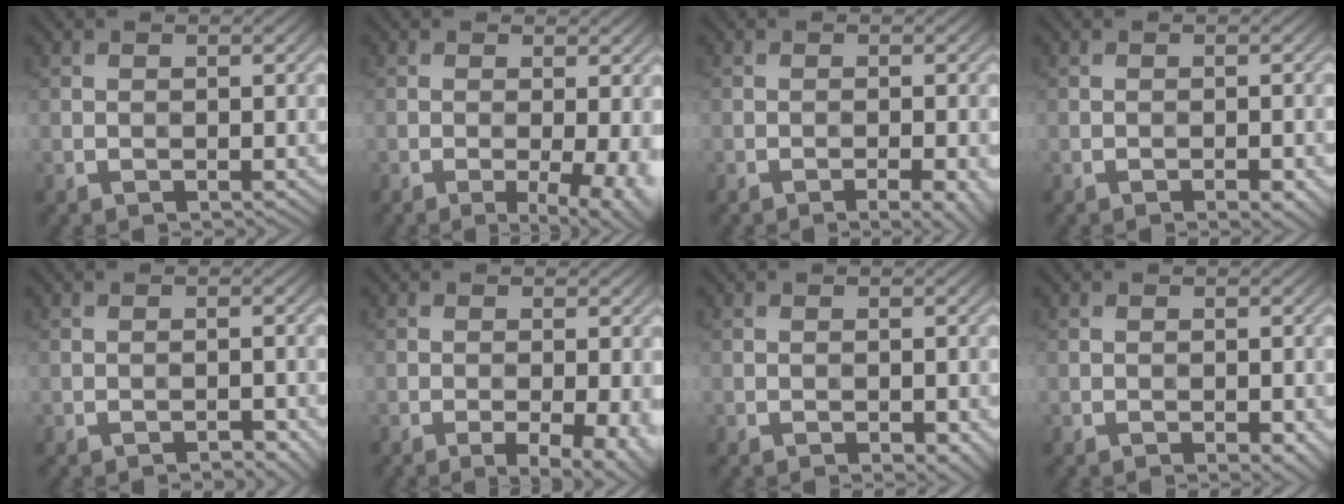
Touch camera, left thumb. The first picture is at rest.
{"total": 6.1, "force": [-1.6, 1.8, 5.6], "torque": [-0.074, -0.008, -0.015]}
{"total": 3.3, "force": [-1.6, 0.6, 2.8], "torque": [-0.037, 0.008, -0.024]}
{"total": 1.9, "force": [-1.0, 0.3, 1.5], "torque": [-0.021, 0.005, -0.015]}
{"total": 1.3, "force": [-1.0, 0.2, 0.8], "torque": [-0.008, 0.006, -0.015]}
{"total": 4.4, "force": [-1.8, 1.0, 3.9], "torque": [-0.061, -0.001, -0.021]}
{"total": 1.7, "force": [-0.8, 0.5, 1.4], "torque": [-0.019, 0.002, -0.010]}
{"total": 1.6, "force": [-0.7, 0.4, 1.4], "torque": [-0.019, 0.002, -0.009]}